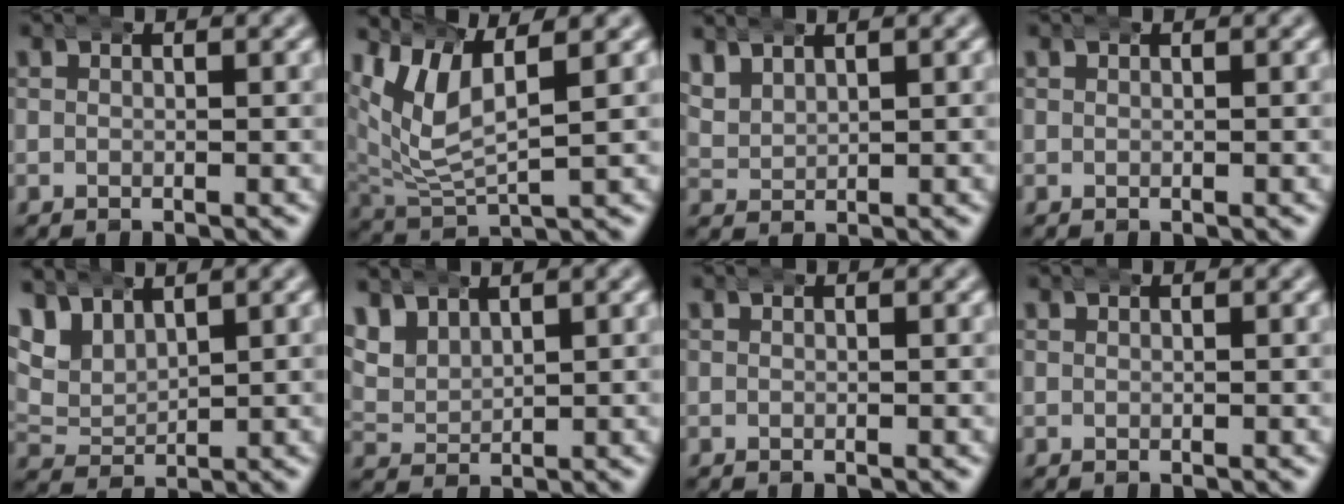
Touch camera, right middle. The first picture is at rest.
{"total": 6.0, "force": [2.4, 3.6, 4.1], "torque": [-0.102, 0.003, 0.041]}
{"total": 3.6, "force": [1.9, 2.7, 1.5], "torque": [-0.042, 0.001, 0.036]}
{"total": 0.0}
{"total": 6.4, "force": [2.3, 5.3, 2.8], "torque": [-0.083, 0.000, 0.033]}
{"total": 5.8, "force": [2.3, 4.7, 2.3], "torque": [-0.067, 0.005, 0.033]}
{"total": 0.0}
{"total": 0.0}